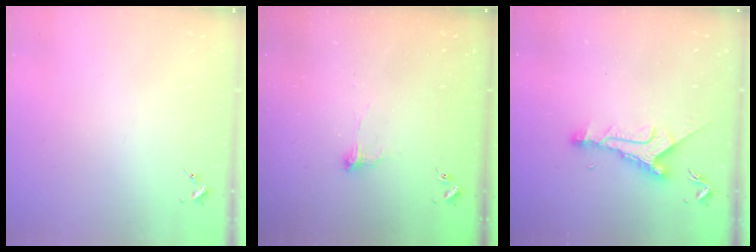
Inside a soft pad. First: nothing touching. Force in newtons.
{"total": 6.6, "press": 6.6, "slide": 0.5}
{"total": 9.6, "press": 9.6, "slide": 0.5}